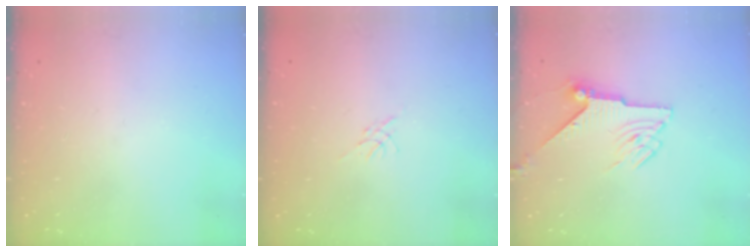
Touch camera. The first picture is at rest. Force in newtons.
{"total": 0.0}
{"total": 7.0, "press": 7.0, "slide": 0.3}